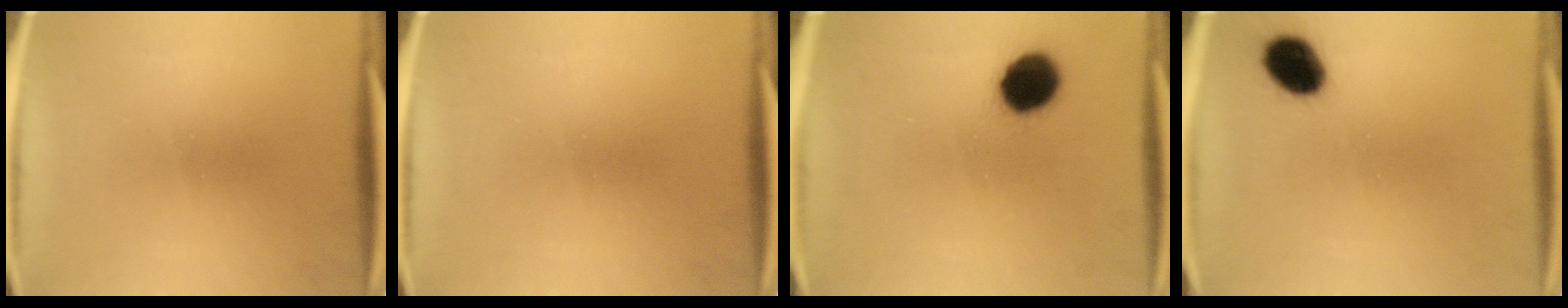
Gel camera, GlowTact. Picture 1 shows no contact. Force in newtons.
{"total": 0.0}
{"total": 9.9}
{"total": 8.6}